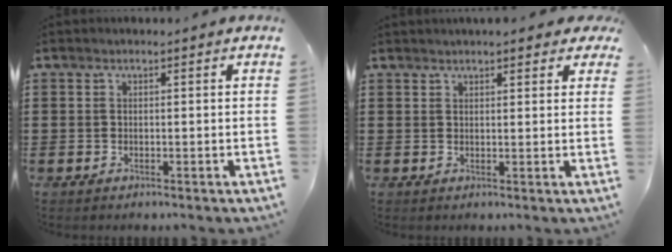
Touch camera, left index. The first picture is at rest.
{"total": 2.3, "force": [2.1, 0.4, 0.9], "torque": [-0.022, 0.004, 0.039]}